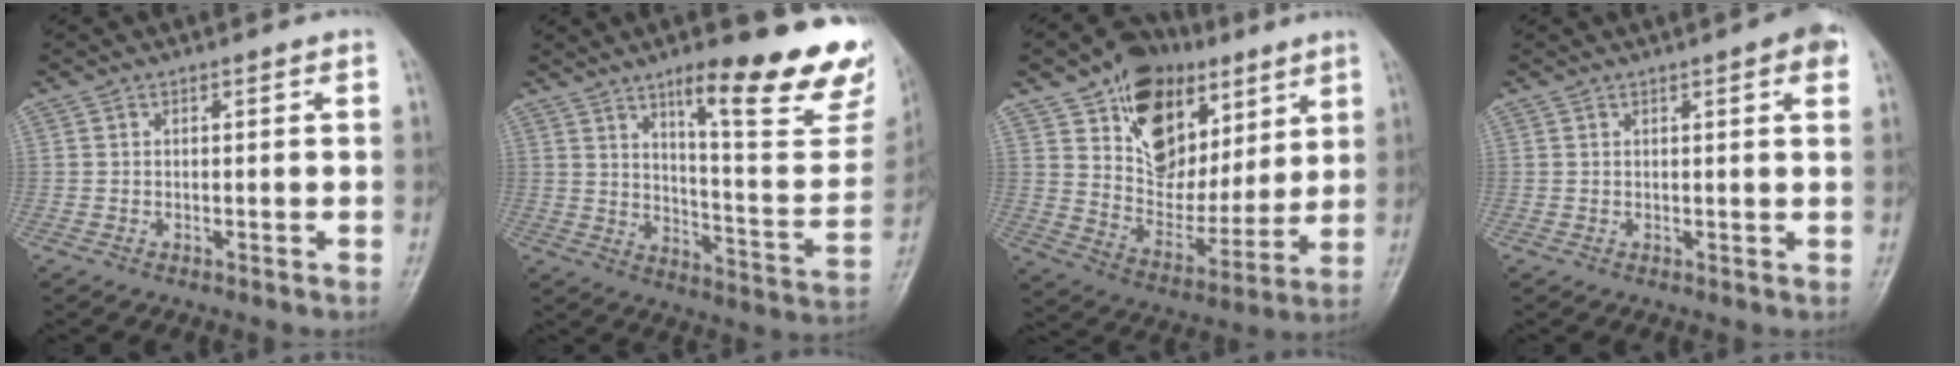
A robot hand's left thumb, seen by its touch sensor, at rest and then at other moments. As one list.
[{"total": 24.6, "force": [15.7, 5.7, 18.1], "torque": [-0.201, -0.086, 0.222]}, {"total": 19.5, "force": [10.1, 13.4, 9.9], "torque": [-0.102, -0.039, 0.174]}, {"total": 4.2, "force": [1.9, 0.8, 3.6], "torque": [-0.037, 0.000, 0.018]}]